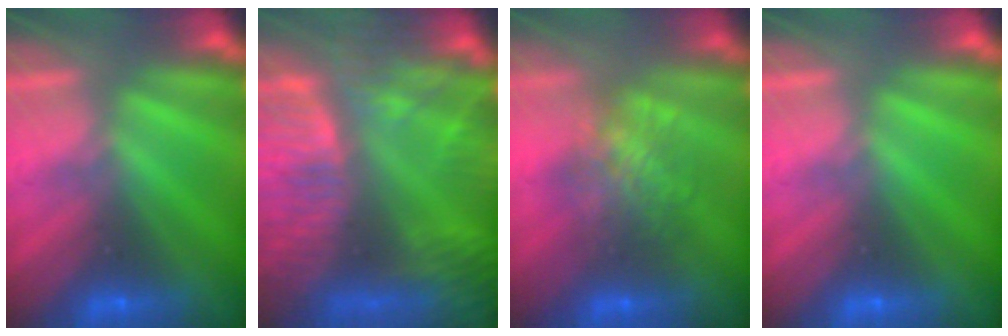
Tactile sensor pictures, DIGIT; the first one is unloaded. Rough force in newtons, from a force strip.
{"total": 8.9}
{"total": 4.7}
{"total": 0.0}